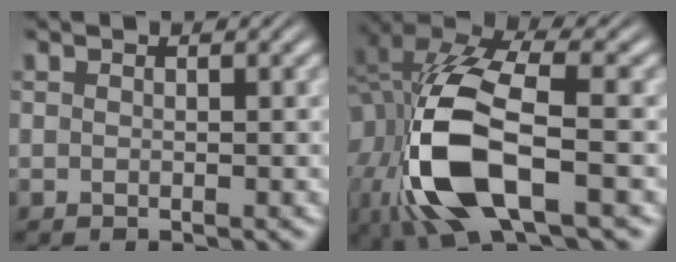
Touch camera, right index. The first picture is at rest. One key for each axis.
{"total": 12.7, "fx": -1.4, "fy": 7.2, "fz": 10.4, "tx": -0.252, "ty": -0.043, "tz": 0.001}